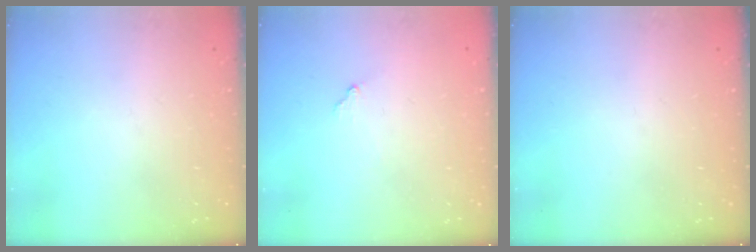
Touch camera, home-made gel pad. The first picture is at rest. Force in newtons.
{"total": 4.8, "press": 4.7, "slide": 0.2}
{"total": 0.0}